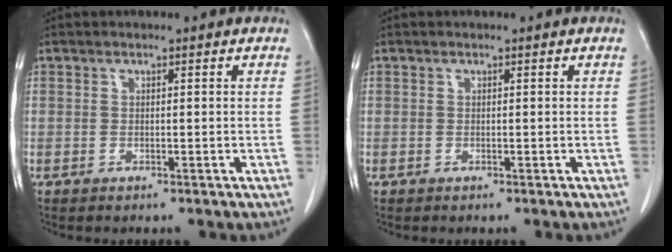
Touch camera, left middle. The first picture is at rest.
{"total": 0.0}